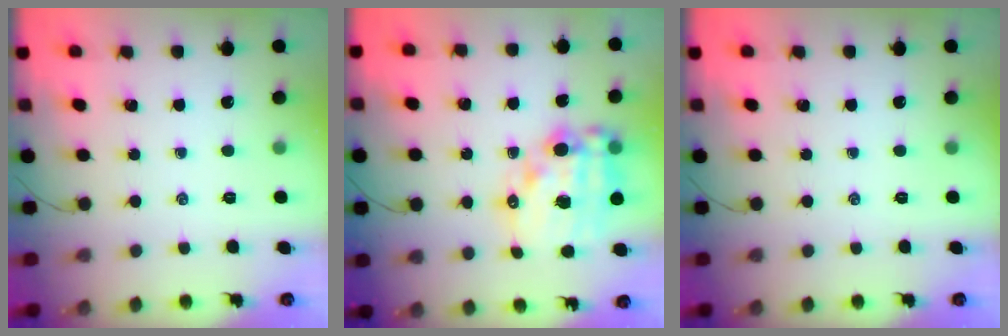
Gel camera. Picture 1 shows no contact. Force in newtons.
{"total": 17.2, "press": 16.9, "slide": 3.6}
{"total": 0.0}